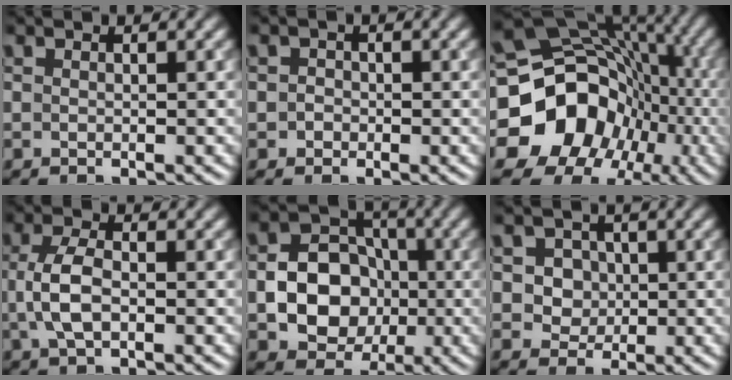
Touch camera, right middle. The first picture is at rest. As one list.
[{"total": 1.3, "force": [-0.1, 1.3, 0.3], "torque": [0.013, 0.003, -0.011]}, {"total": 19.1, "force": [-6.0, 16.1, 8.3], "torque": [-0.155, -0.013, -0.108]}, {"total": 3.5, "force": [-0.5, 1.7, 3.0], "torque": [-0.066, 0.000, -0.011]}, {"total": 8.0, "force": [-1.5, 6.6, 4.4], "torque": [-0.051, -0.005, -0.044]}, {"total": 4.0, "force": [1.1, 3.5, 1.8], "torque": [-0.019, 0.014, 0.012]}]